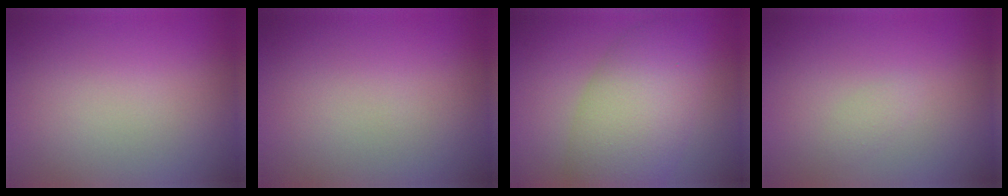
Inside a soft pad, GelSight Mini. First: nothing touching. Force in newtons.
{"total": 0.0}
{"total": 8.3, "press": 8.3, "slide": 0.3}
{"total": 0.8, "press": 0.8, "slide": 0.0}